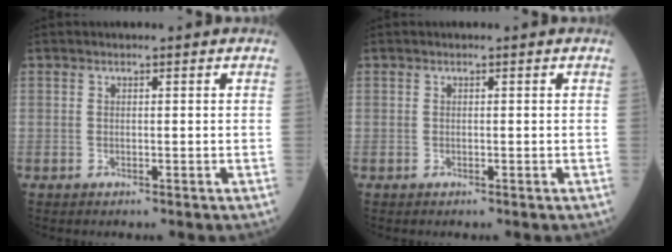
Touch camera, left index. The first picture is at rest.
{"total": 0.0}